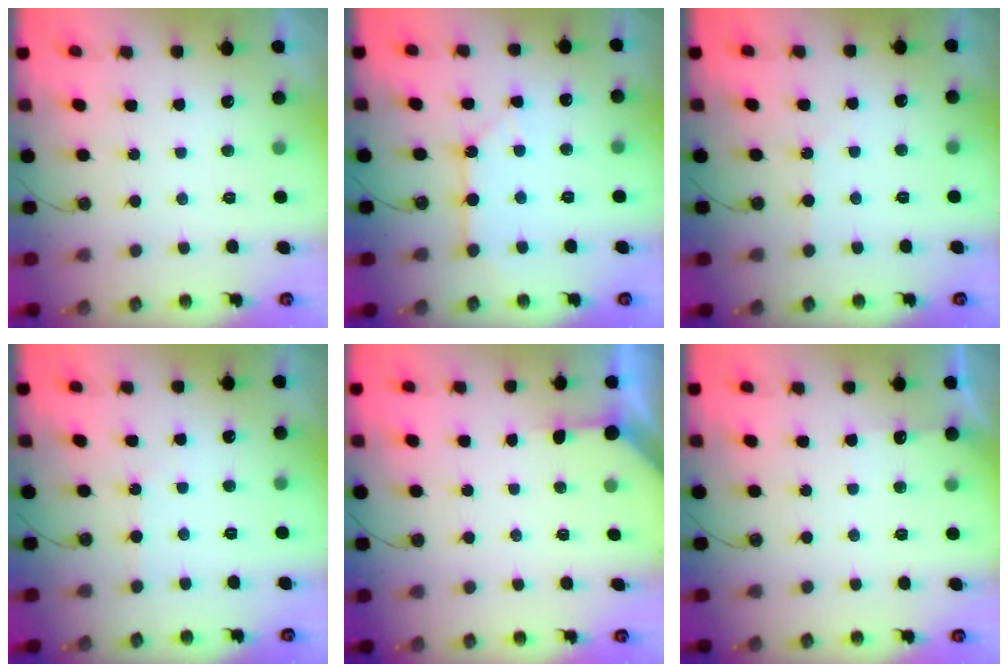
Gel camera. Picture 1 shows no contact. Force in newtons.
{"total": 4.2, "press": 4.1, "slide": 0.4}
{"total": 1.6, "press": 1.5, "slide": 0.3}
{"total": 1.6, "press": 1.5, "slide": 0.3}
{"total": 2.2, "press": 2.2, "slide": 0.3}
{"total": 4.3, "press": 4.3, "slide": 0.7}